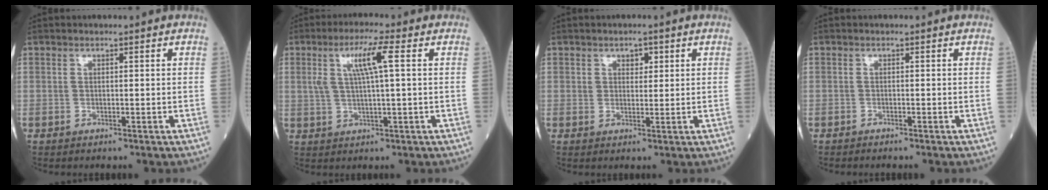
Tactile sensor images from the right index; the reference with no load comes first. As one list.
[{"total": 6.6, "force": [2.0, 0.0, 6.3], "torque": [-0.124, 0.009, 0.038]}, {"total": 2.3, "force": [1.2, 1.5, 1.4], "torque": [-0.016, 0.000, 0.018]}, {"total": 0.8, "force": [-0.7, -0.1, 0.3], "torque": [-0.010, -0.003, -0.011]}]